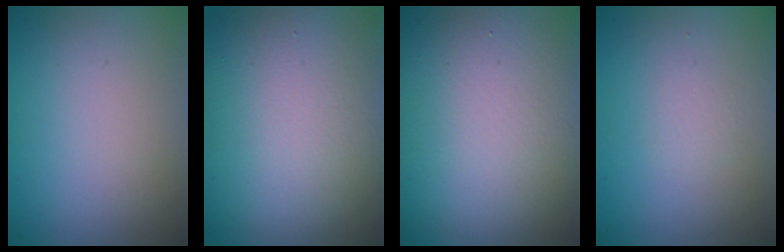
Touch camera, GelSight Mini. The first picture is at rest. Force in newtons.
{"total": 14.9, "press": 14.9, "slide": 0.8}
{"total": 16.3, "press": 16.3, "slide": 0.9}
{"total": 0.0}